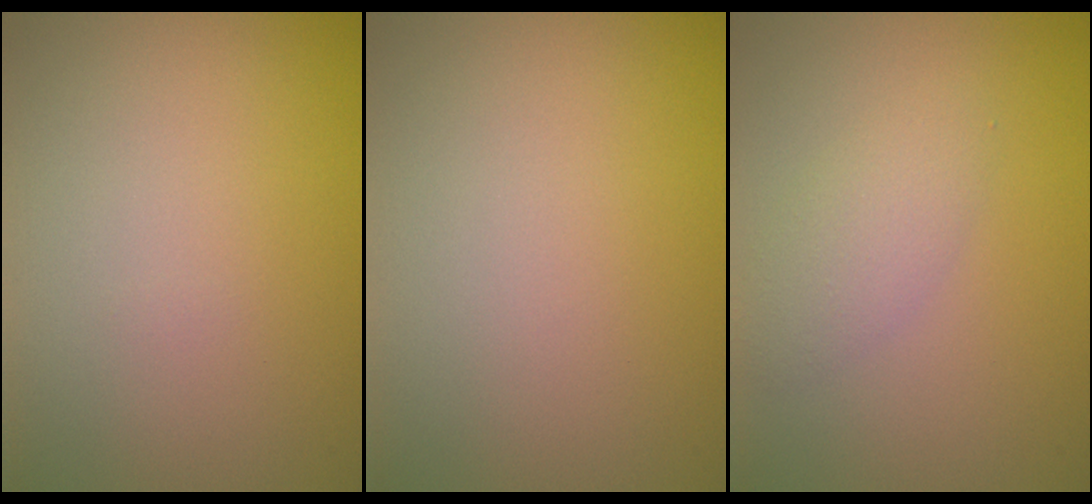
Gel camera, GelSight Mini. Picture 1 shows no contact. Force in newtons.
{"total": 0.0}
{"total": 2.2, "press": 2.2, "slide": 0.1}